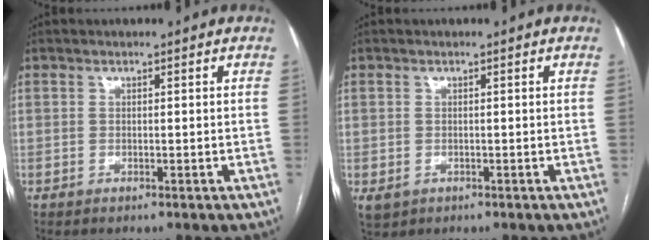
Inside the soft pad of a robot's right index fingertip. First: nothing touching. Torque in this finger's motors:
{"motor_torque": [0.08, -0.05, -0.04, -0.05]}